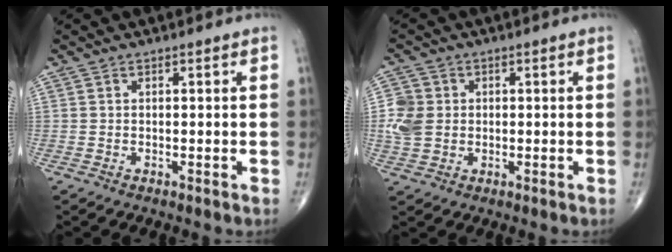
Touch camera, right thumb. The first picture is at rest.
{"total": 6.1, "force": [0.2, 5.1, 3.3], "torque": [-0.063, 0.003, 0.002]}